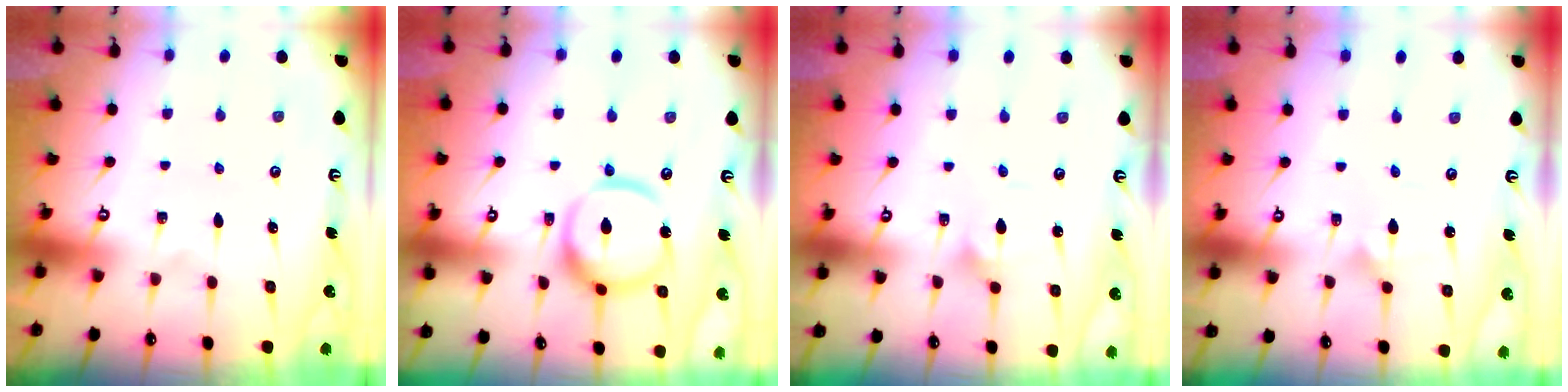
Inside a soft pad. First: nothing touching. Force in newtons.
{"total": 13.7, "press": 13.7, "slide": 1.3}
{"total": 1.6, "press": 1.6, "slide": 0.0}
{"total": 1.6, "press": 1.6, "slide": 0.0}